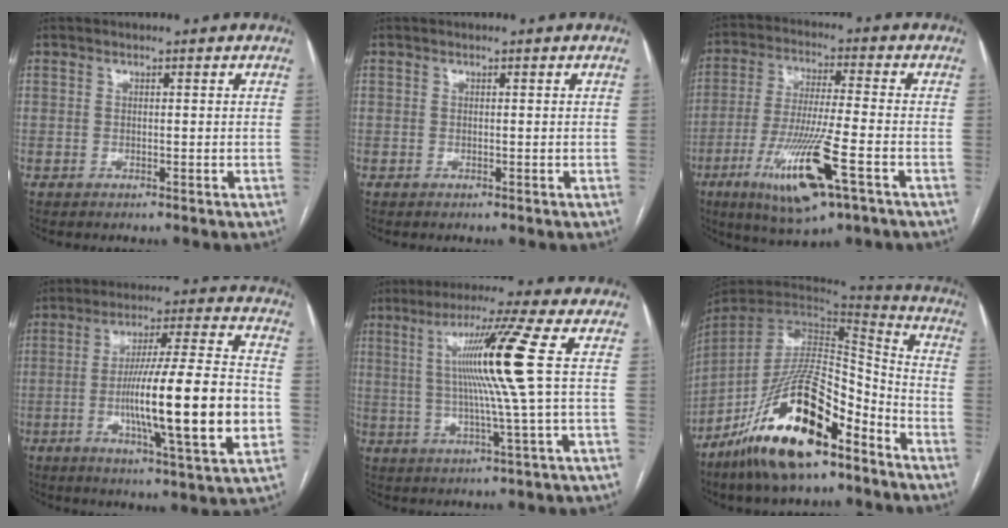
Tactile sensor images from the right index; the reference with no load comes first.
{"total": 0.0}
{"total": 14.4, "force": [-6.4, 1.5, 12.8], "torque": [-0.255, -0.028, -0.107]}
{"total": 19.0, "force": [-3.3, 0.8, 18.7], "torque": [-0.302, -0.002, -0.051]}
{"total": 11.3, "force": [1.8, -2.7, 10.8], "torque": [-0.190, 0.004, 0.037]}
{"total": 21.3, "force": [-13.4, 6.3, 15.3], "torque": [-0.297, -0.011, -0.237]}